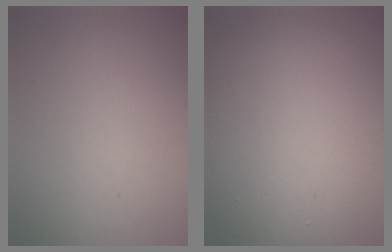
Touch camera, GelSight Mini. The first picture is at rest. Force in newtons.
{"total": 17.8, "press": 17.8, "slide": 0.6}